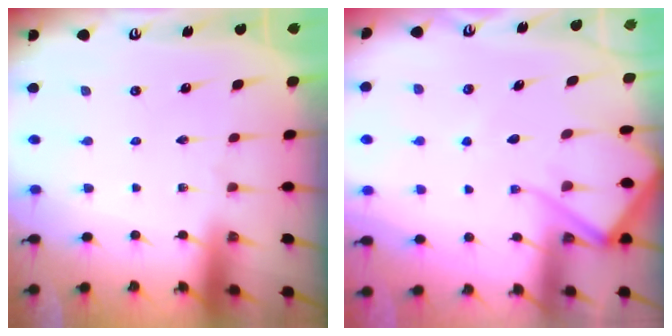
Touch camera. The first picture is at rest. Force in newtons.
{"total": 9.7, "press": 9.6, "slide": 1.0}